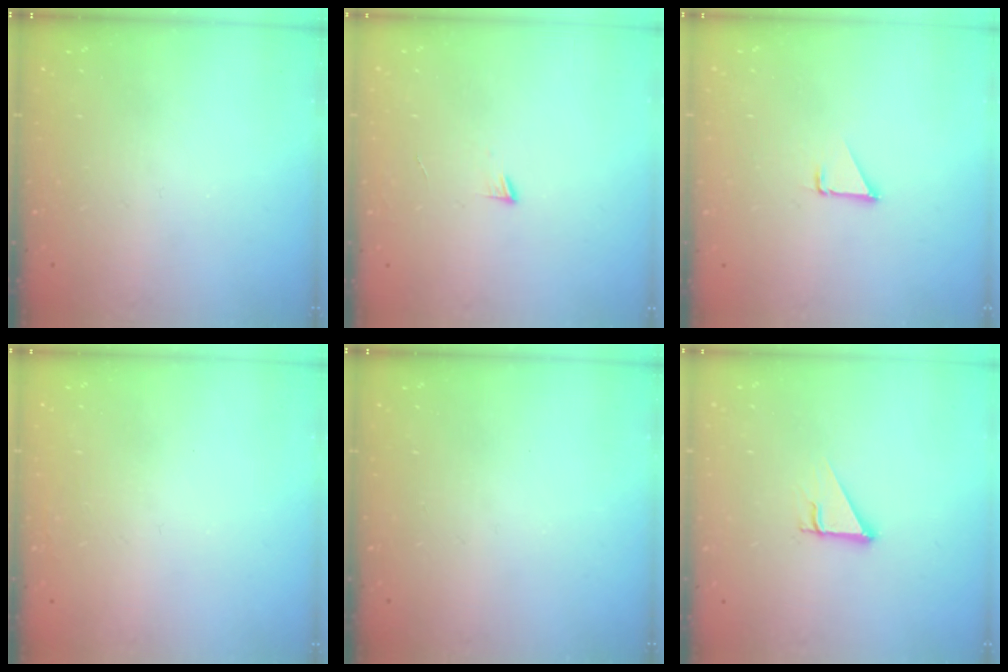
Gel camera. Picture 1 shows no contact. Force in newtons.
{"total": 4.3, "press": 4.2, "slide": 0.4}
{"total": 1.3, "press": 1.3, "slide": 0.1}
{"total": 1.6, "press": 1.6, "slide": 0.1}
{"total": 0.0}
{"total": 2.5, "press": 2.5, "slide": 0.2}